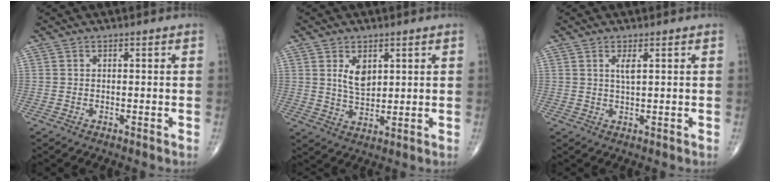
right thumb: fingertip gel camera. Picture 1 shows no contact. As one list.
[{"total": 5.5, "force": [2.0, 3.2, 4.0], "torque": [-0.056, -0.018, 0.042]}, {"total": 2.1, "force": [0.9, 0.4, 1.9], "torque": [-0.041, -0.006, 0.018]}]